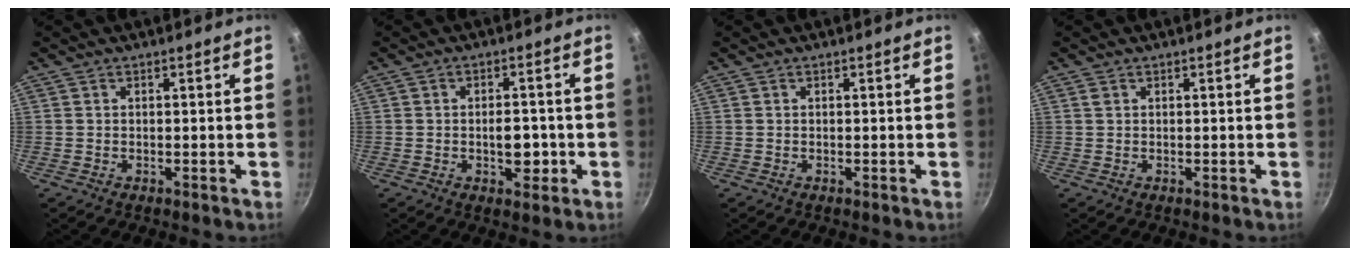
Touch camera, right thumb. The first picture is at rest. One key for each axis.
{"total": 5.6, "fx": -1.2, "fy": 3.1, "fz": 4.5, "tx": -0.037, "ty": 0.008, "tz": -0.016}
{"total": 0.0}
{"total": 0.6, "fx": 0.3, "fy": 0.5, "fz": 0.3, "tx": -0.006, "ty": 0.000, "tz": 0.004}